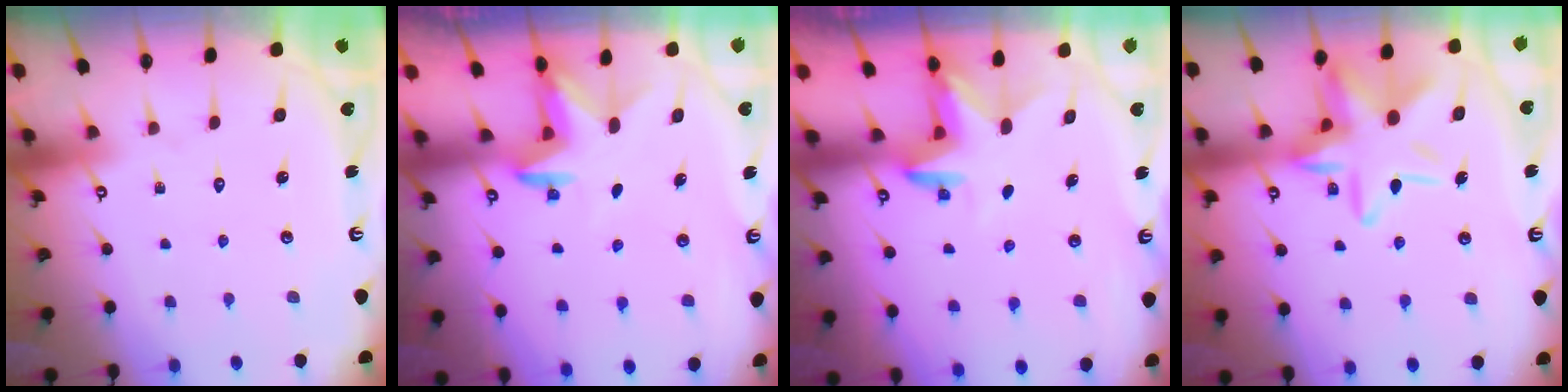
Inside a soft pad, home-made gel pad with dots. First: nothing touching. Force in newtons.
{"total": 3.0, "press": 2.9, "slide": 0.7}
{"total": 3.4, "press": 3.4, "slide": 0.2}
{"total": 15.6, "press": 15.5, "slide": 1.3}